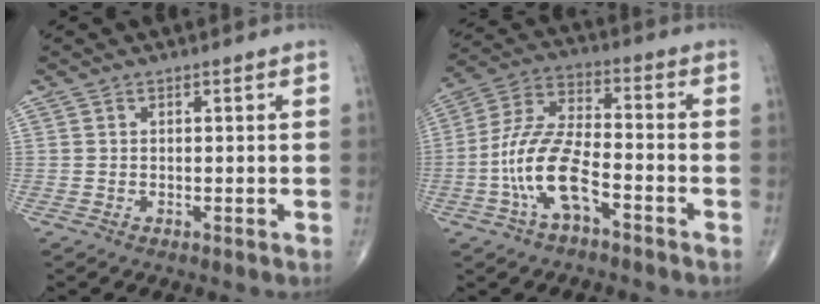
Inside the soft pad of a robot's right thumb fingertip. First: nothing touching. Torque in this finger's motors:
{"motor_torque": [2.63, 2.38, 1.41, -0.46, 0.62]}